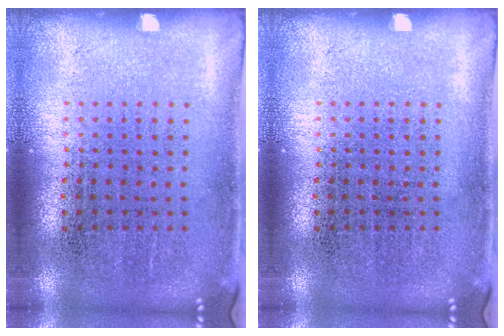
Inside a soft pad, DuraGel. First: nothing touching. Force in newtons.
{"total": 0.0}